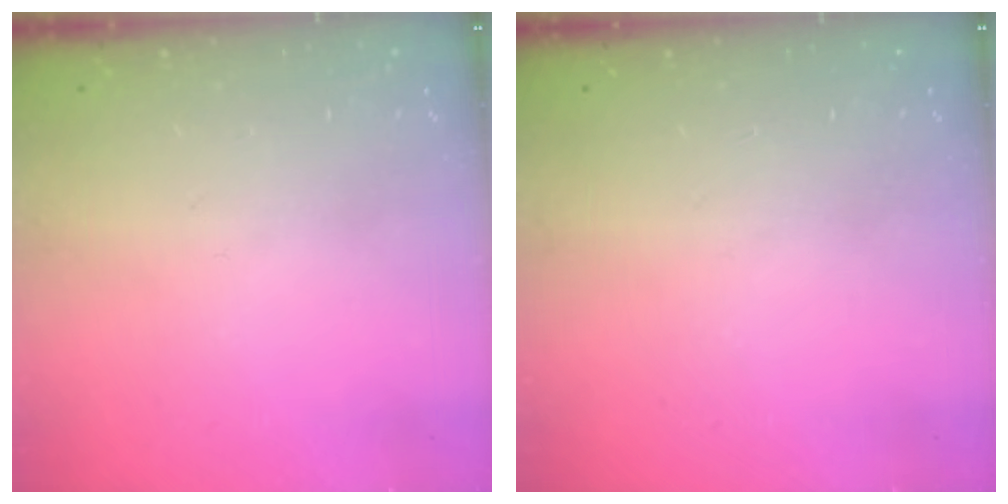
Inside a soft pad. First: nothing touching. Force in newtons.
{"total": 0.0}